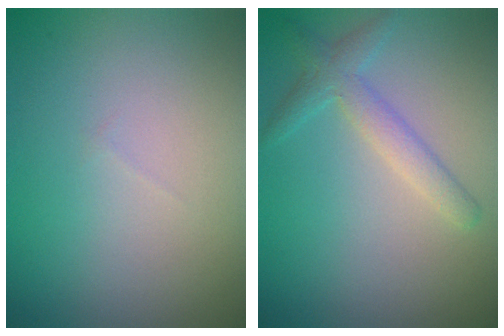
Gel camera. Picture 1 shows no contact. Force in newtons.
{"total": 2.5, "press": 2.5, "slide": 0.2}